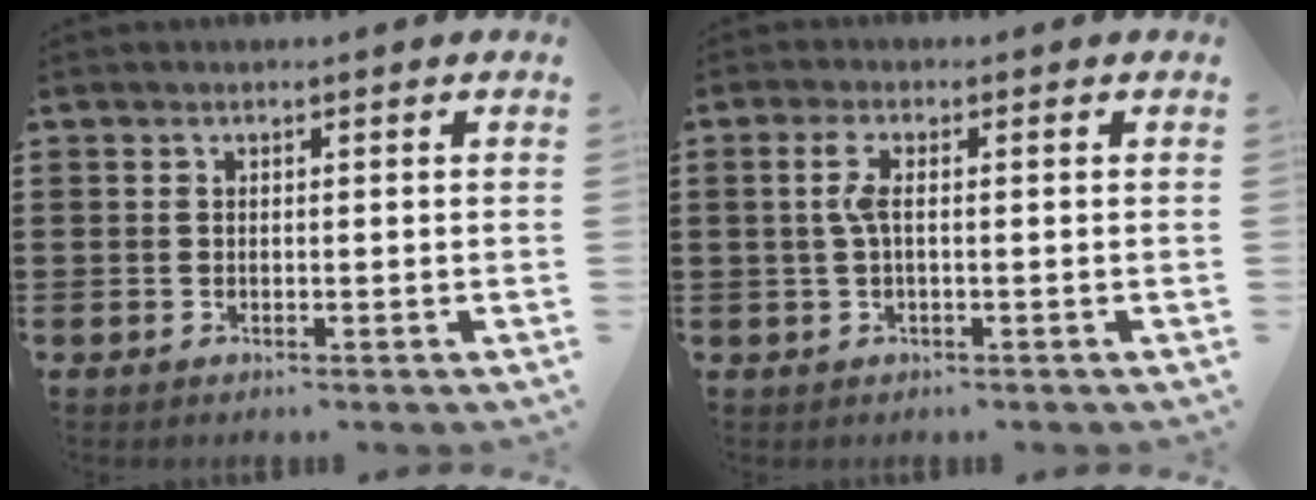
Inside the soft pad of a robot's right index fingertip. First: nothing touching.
{"total": 3.3, "force": [0.1, 0.7, 3.2], "torque": [-0.076, -0.003, -0.005]}